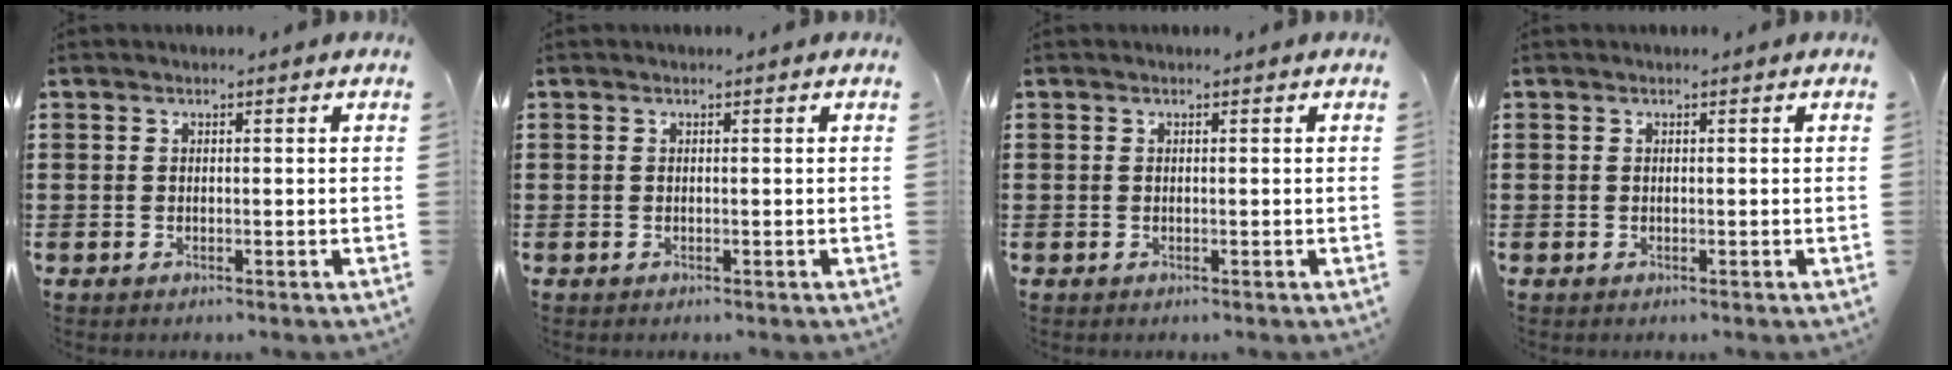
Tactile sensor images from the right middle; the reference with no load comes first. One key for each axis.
{"total": 0.0}
{"total": 0.0}
{"total": 0.0}